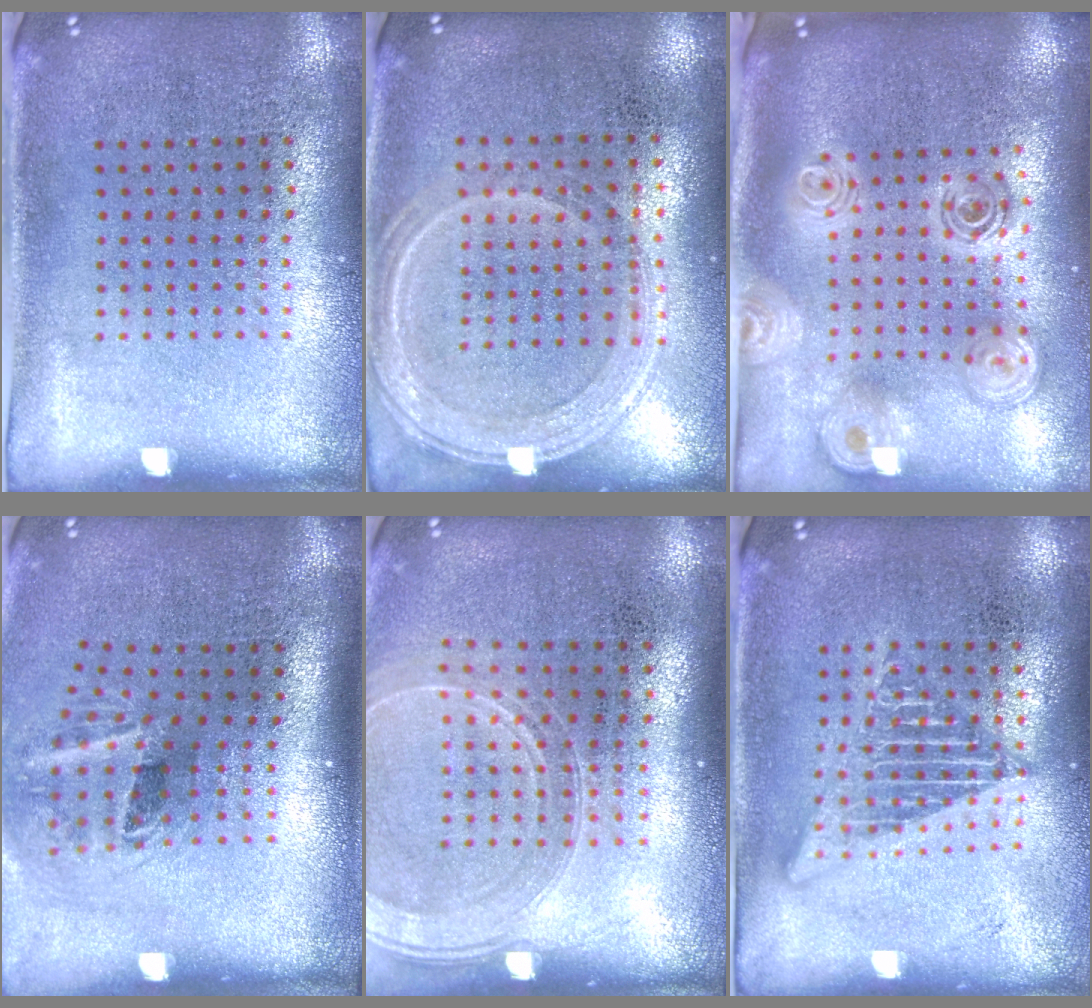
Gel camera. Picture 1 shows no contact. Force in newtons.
{"total": 1.2, "press": 1.2, "slide": 0.4}
{"total": 2.6, "press": 1.9, "slide": 1.7}
{"total": 2.1, "press": 1.3, "slide": 1.7}
{"total": 1.7, "press": 1.6, "slide": 0.6}
{"total": 2.7, "press": 2.7, "slide": 0.3}